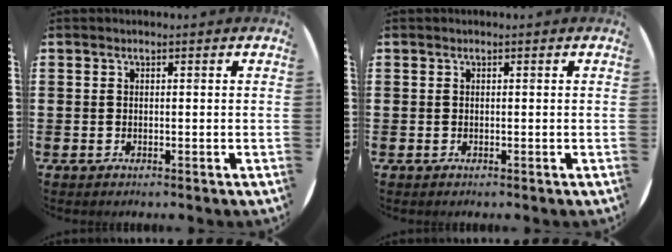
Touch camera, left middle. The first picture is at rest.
{"total": 0.0}